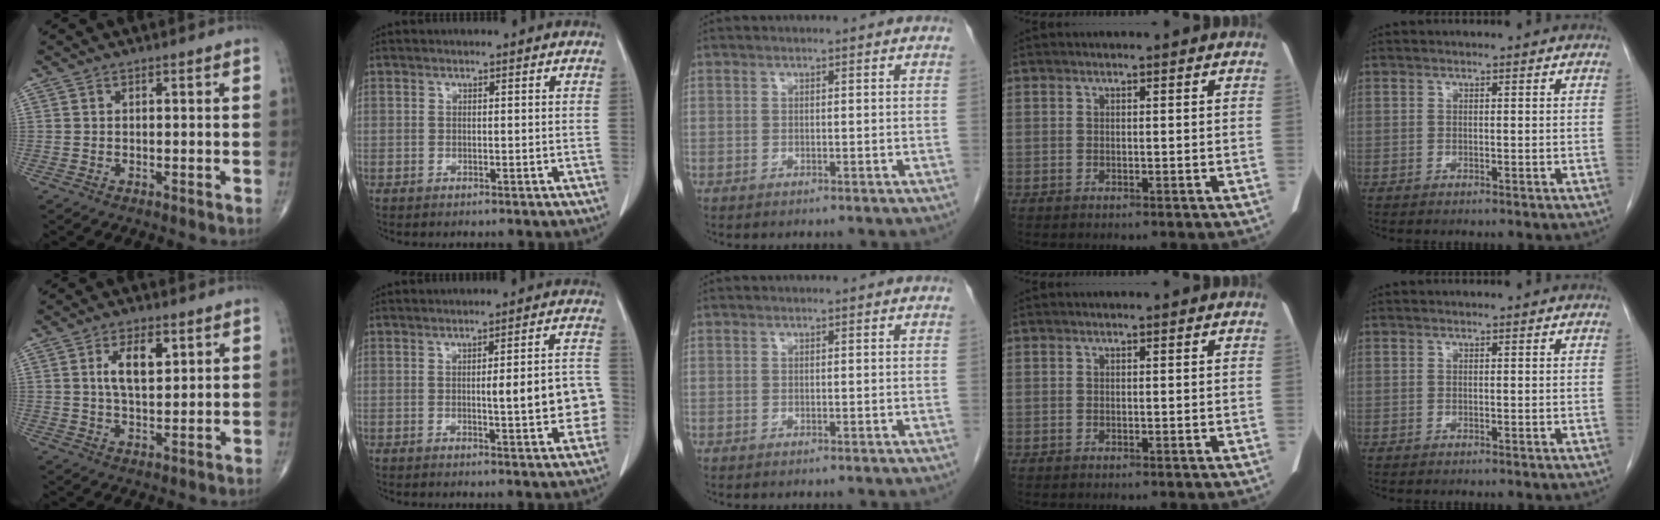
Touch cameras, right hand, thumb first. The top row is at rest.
{"thumb": {"total": 7.2, "force": [2.5, 3.4, 5.9], "torque": [-0.096, -0.010, 0.046]}, "index": {"total": 8.4, "force": [-1.1, 1.7, 8.2], "torque": [-0.097, 0.017, -0.012]}}